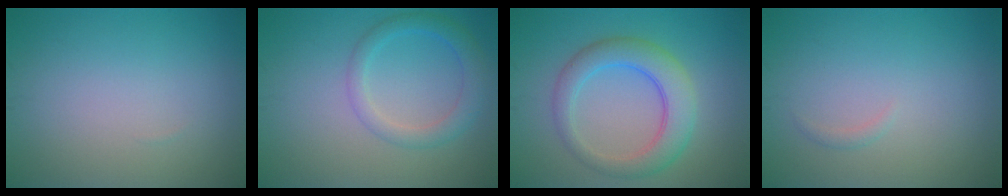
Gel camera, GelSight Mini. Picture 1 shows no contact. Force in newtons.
{"total": 3.0, "press": 3.0, "slide": 0.2}
{"total": 5.1, "press": 5.1, "slide": 0.3}
{"total": 0.5, "press": 0.5, "slide": 0.0}